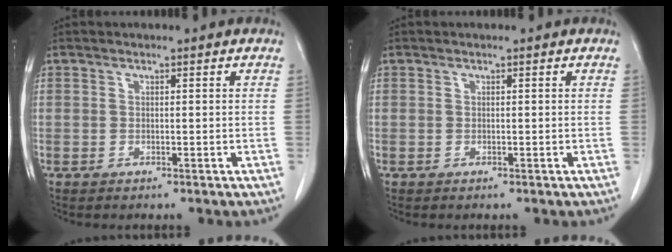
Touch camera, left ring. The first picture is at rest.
{"total": 0.0}